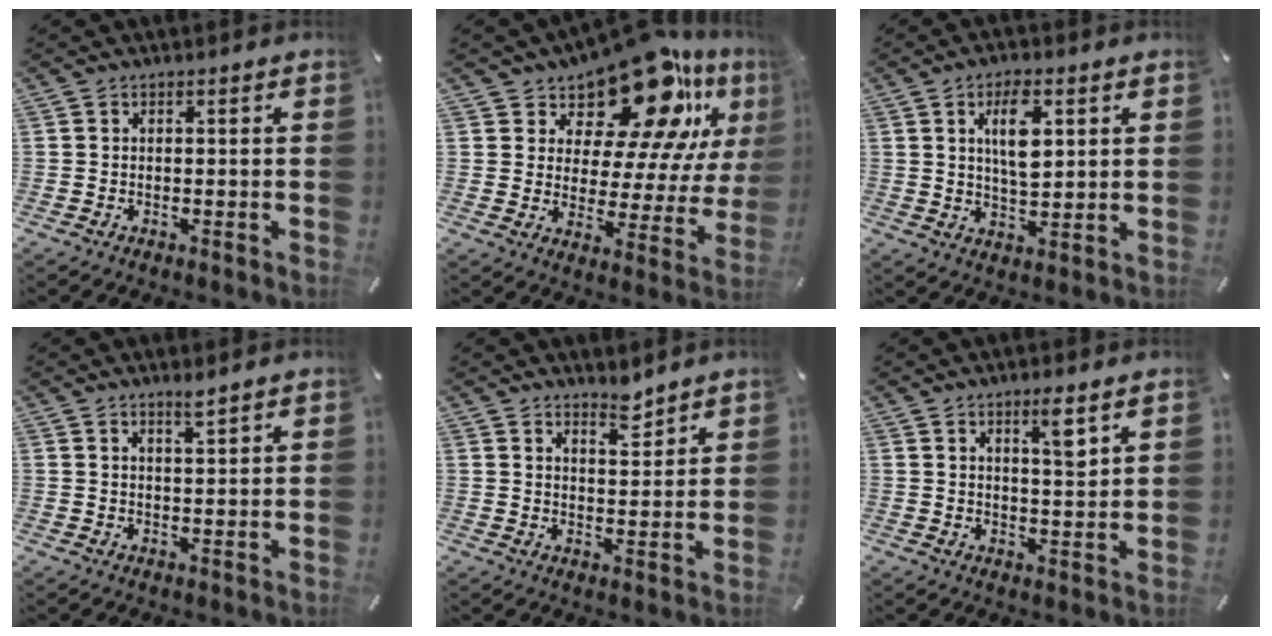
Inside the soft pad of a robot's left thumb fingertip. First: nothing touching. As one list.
[{"total": 18.0, "force": [14.1, 6.9, 8.9], "torque": [-0.148, -0.120, 0.238]}, {"total": 8.6, "force": [3.0, 3.8, 7.1], "torque": [-0.122, -0.009, 0.044]}, {"total": 2.8, "force": [2.4, 0.1, 1.6], "torque": [-0.026, -0.011, 0.041]}, {"total": 5.3, "force": [4.9, 1.6, 1.4], "torque": [0.002, -0.044, 0.083]}, {"total": 5.8, "force": [3.7, 0.9, 4.4], "torque": [-0.064, -0.024, 0.055]}]